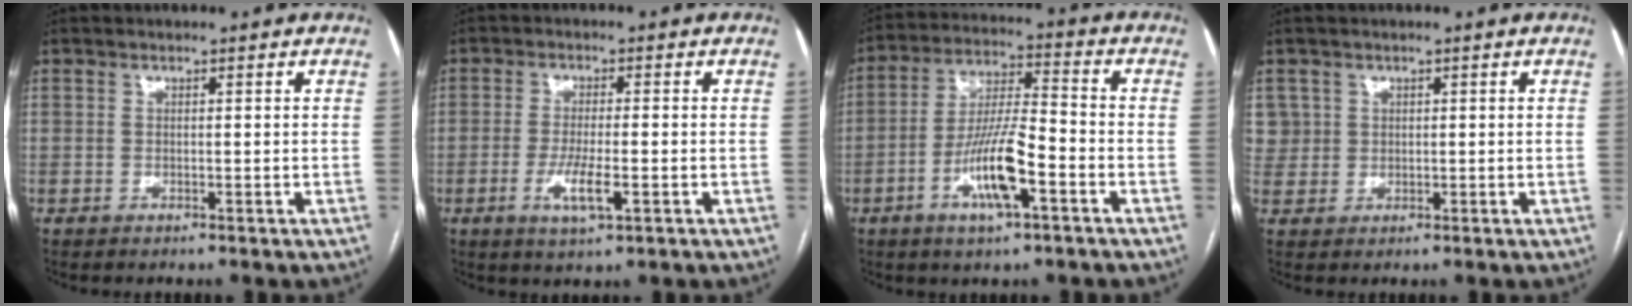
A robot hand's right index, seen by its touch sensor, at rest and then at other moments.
{"total": 5.5, "force": [-1.9, 0.9, 5.1], "torque": [-0.100, -0.009, -0.031]}
{"total": 11.2, "force": [-4.6, 1.9, 10.1], "torque": [-0.194, 0.000, -0.082]}
{"total": 3.4, "force": [1.2, 3.1, -0.1], "torque": [0.021, 0.009, 0.023]}